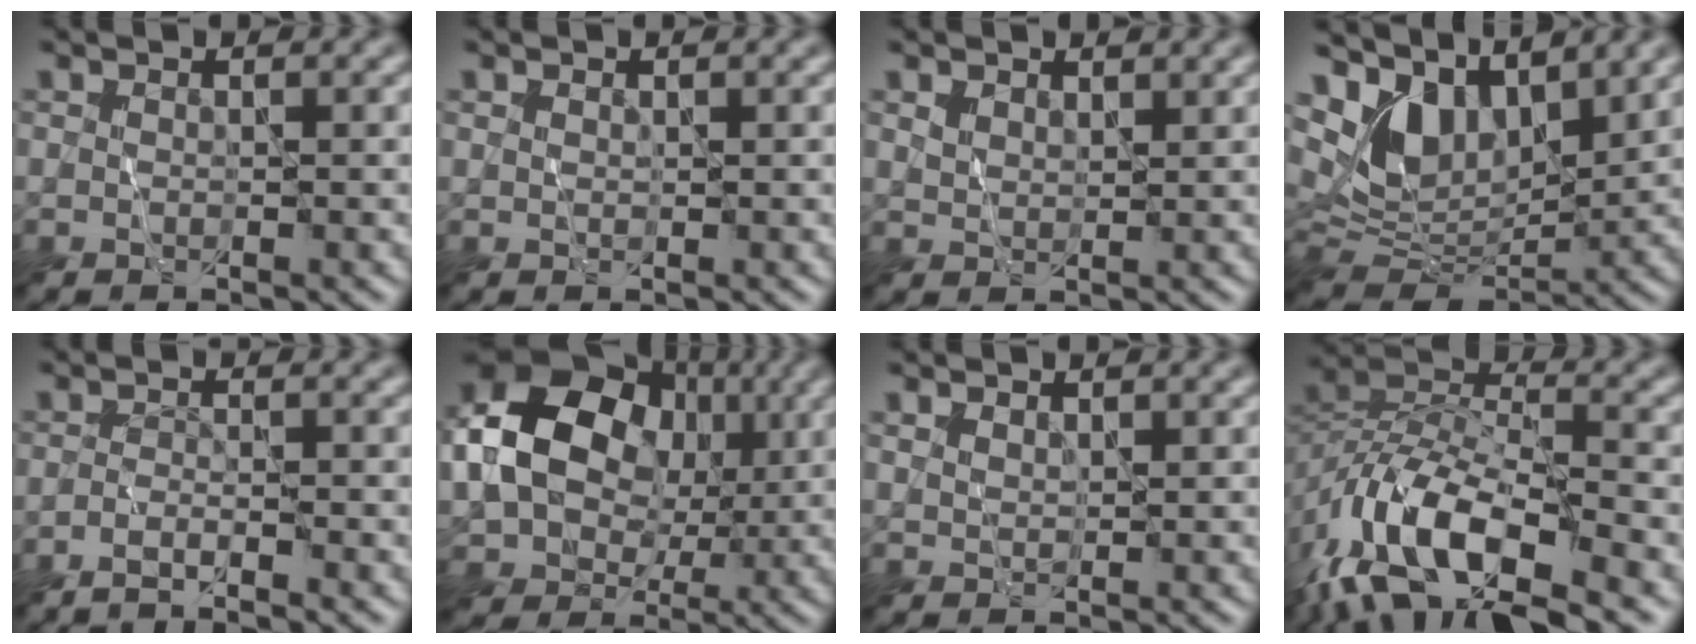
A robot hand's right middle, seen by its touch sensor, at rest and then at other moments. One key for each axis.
{"total": 0.6, "fx": 0.4, "fy": 0.4, "fz": 0.2, "tx": -0.005, "ty": -0.002, "tz": 0.008}
{"total": 1.5, "fx": 1.2, "fy": 0.8, "fz": 0.4, "tx": -0.016, "ty": -0.002, "tz": 0.027}
{"total": 6.4, "fx": 4.3, "fy": 3.4, "fz": 3.3, "tx": -0.065, "ty": -0.009, "tz": 0.085}
{"total": 1.8, "fx": -1.4, "fy": 0.1, "fz": 1.2, "tx": -0.022, "ty": 0.001, "tz": -0.034}
{"total": 12.2, "fx": 1.2, "fy": 9.3, "fz": 7.9, "tx": -0.155, "ty": 0.012, "tz": 0.011}
{"total": 1.2, "fx": 0.9, "fy": 0.7, "fz": 0.5, "tx": -0.012, "ty": -0.001, "tz": 0.019}
{"total": 12.9, "fx": -7.1, "fy": 6.1, "fz": 8.9, "tx": -0.166, "ty": -0.001, "tz": -0.142}